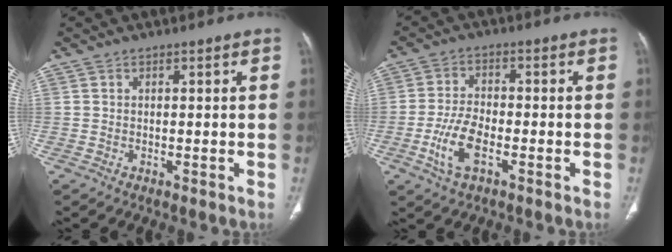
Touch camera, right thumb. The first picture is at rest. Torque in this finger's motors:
{"motor_torque": [-0.02, 0.35, 0.73, 0.11, 0.08]}